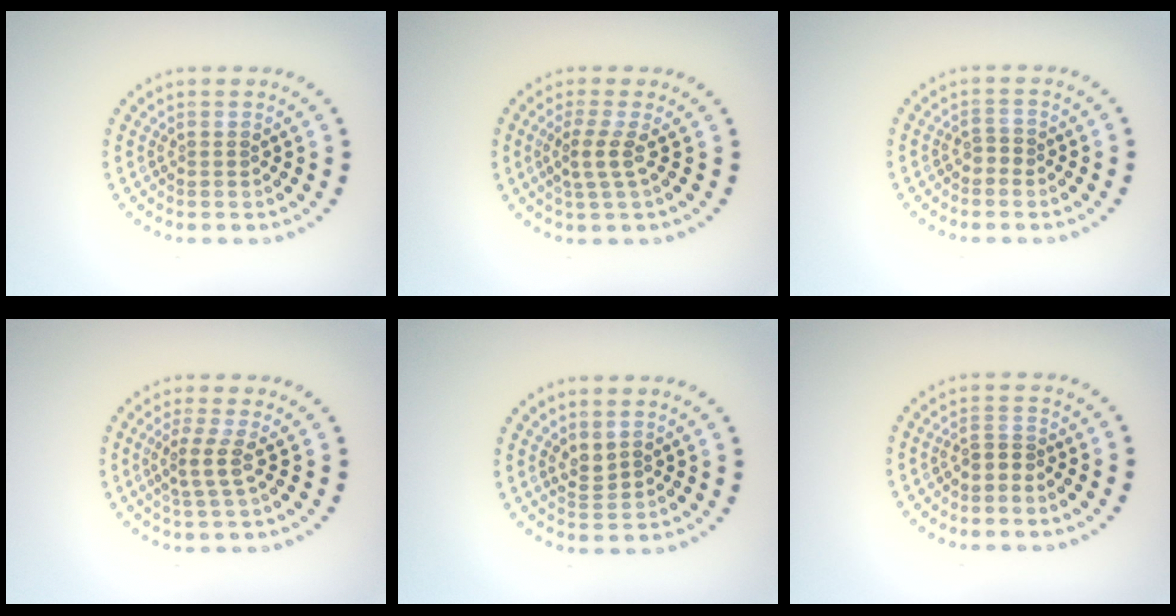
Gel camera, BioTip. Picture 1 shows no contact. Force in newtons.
{"total": 2.1, "press": 1.5, "slide": 1.4}
{"total": 1.0, "press": 0.8, "slide": 0.5}
{"total": 2.1, "press": 1.6, "slide": 1.4}
{"total": 1.8, "press": 1.6, "slide": 0.8}
{"total": 1.6, "press": 1.3, "slide": 1.0}